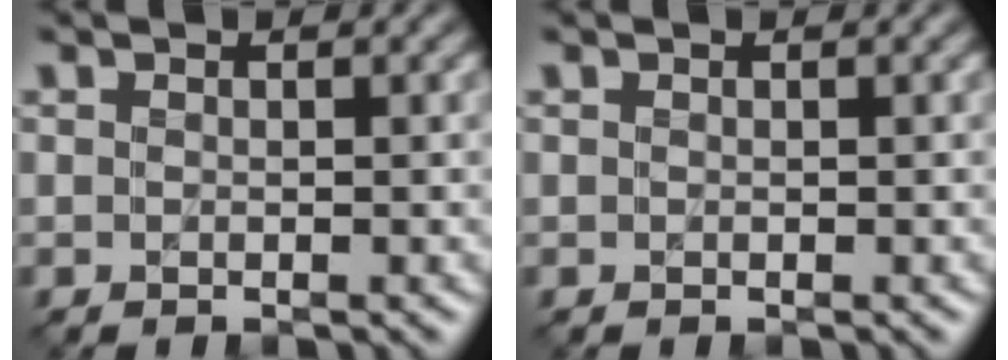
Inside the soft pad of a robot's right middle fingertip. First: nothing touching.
{"total": 0.0}